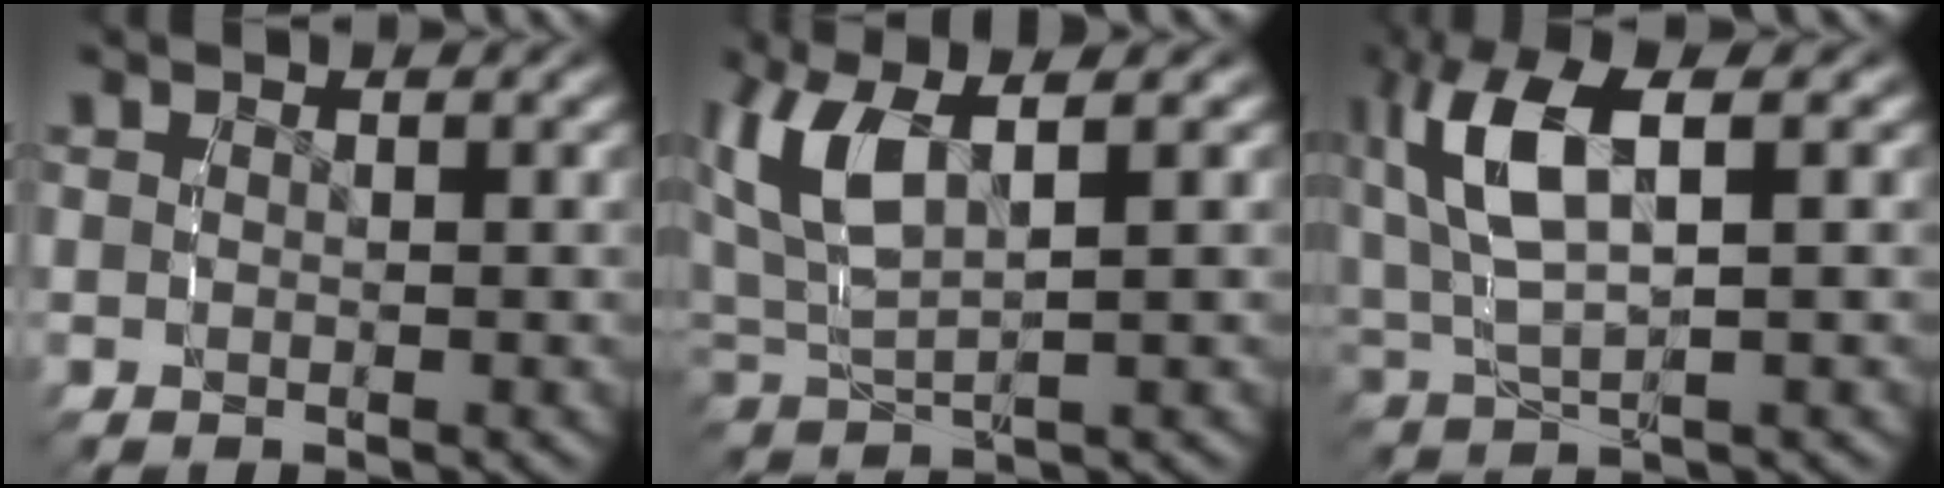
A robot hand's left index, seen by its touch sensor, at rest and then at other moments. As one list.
[{"total": 5.8, "force": [2.0, 3.5, 4.1], "torque": [-0.123, -0.003, 0.041]}, {"total": 5.5, "force": [1.3, 2.3, 4.8], "torque": [-0.118, -0.007, 0.037]}]